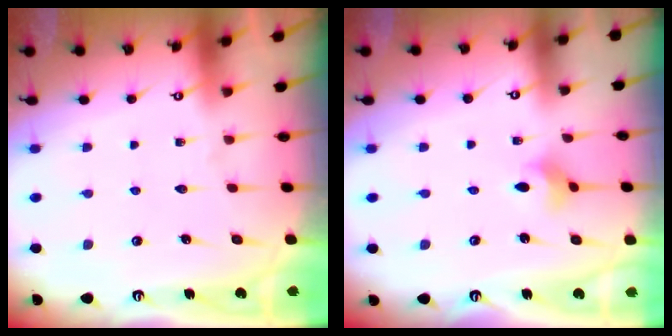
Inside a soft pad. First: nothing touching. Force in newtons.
{"total": 3.0, "press": 2.9, "slide": 0.7}